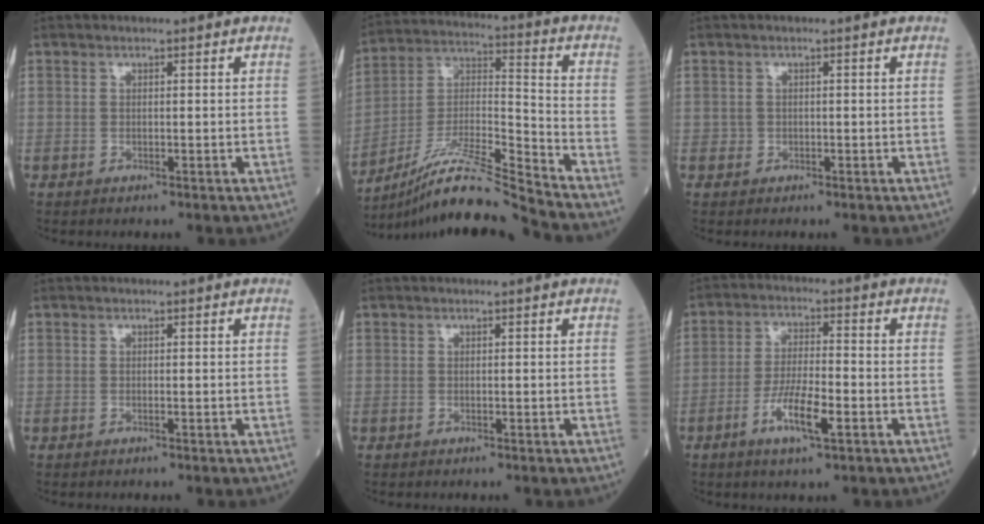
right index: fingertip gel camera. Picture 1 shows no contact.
{"total": 14.4, "force": [-13.0, -2.4, 5.9], "torque": [-0.106, 0.012, -0.239]}
{"total": 0.6, "force": [0.3, 0.5, -0.1], "torque": [0.006, 0.006, 0.001]}
{"total": 0.0}
{"total": 0.0}
{"total": 7.3, "force": [-3.2, 1.1, 6.4], "torque": [-0.124, -0.006, -0.059]}